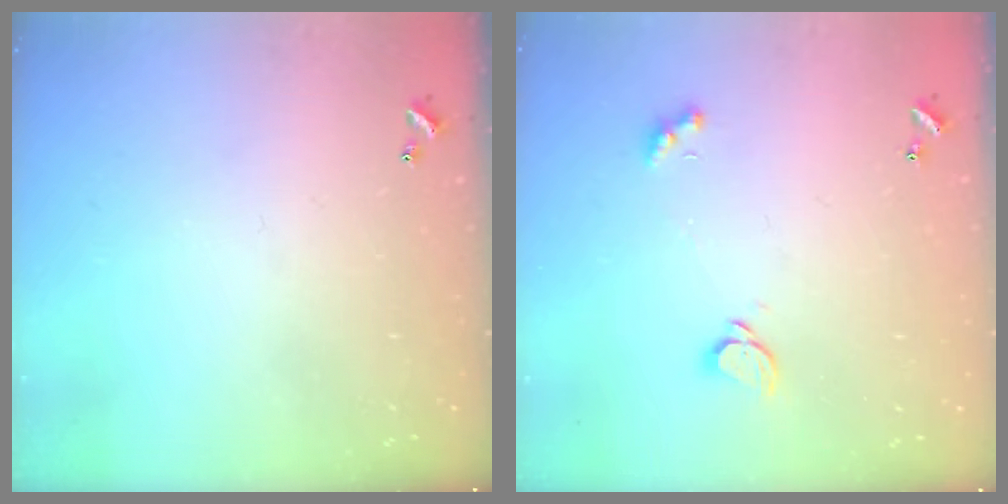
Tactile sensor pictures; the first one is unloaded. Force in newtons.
{"total": 1.8, "press": 1.7, "slide": 0.5}